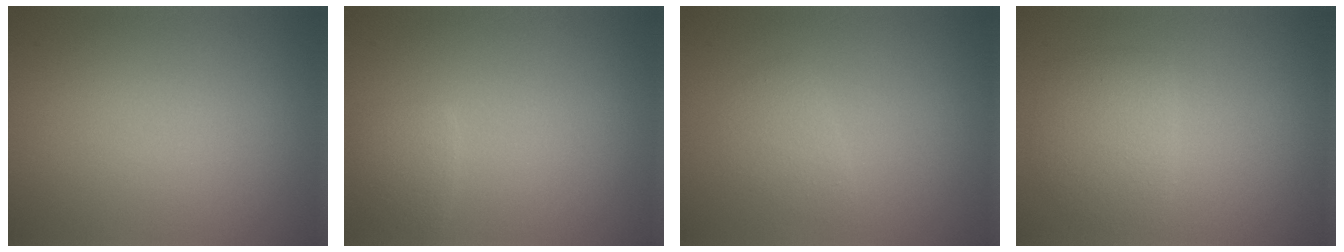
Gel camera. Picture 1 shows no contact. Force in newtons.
{"total": 1.5, "press": 1.5, "slide": 0.0}
{"total": 1.5, "press": 1.5, "slide": 0.0}
{"total": 2.9, "press": 2.9, "slide": 0.1}